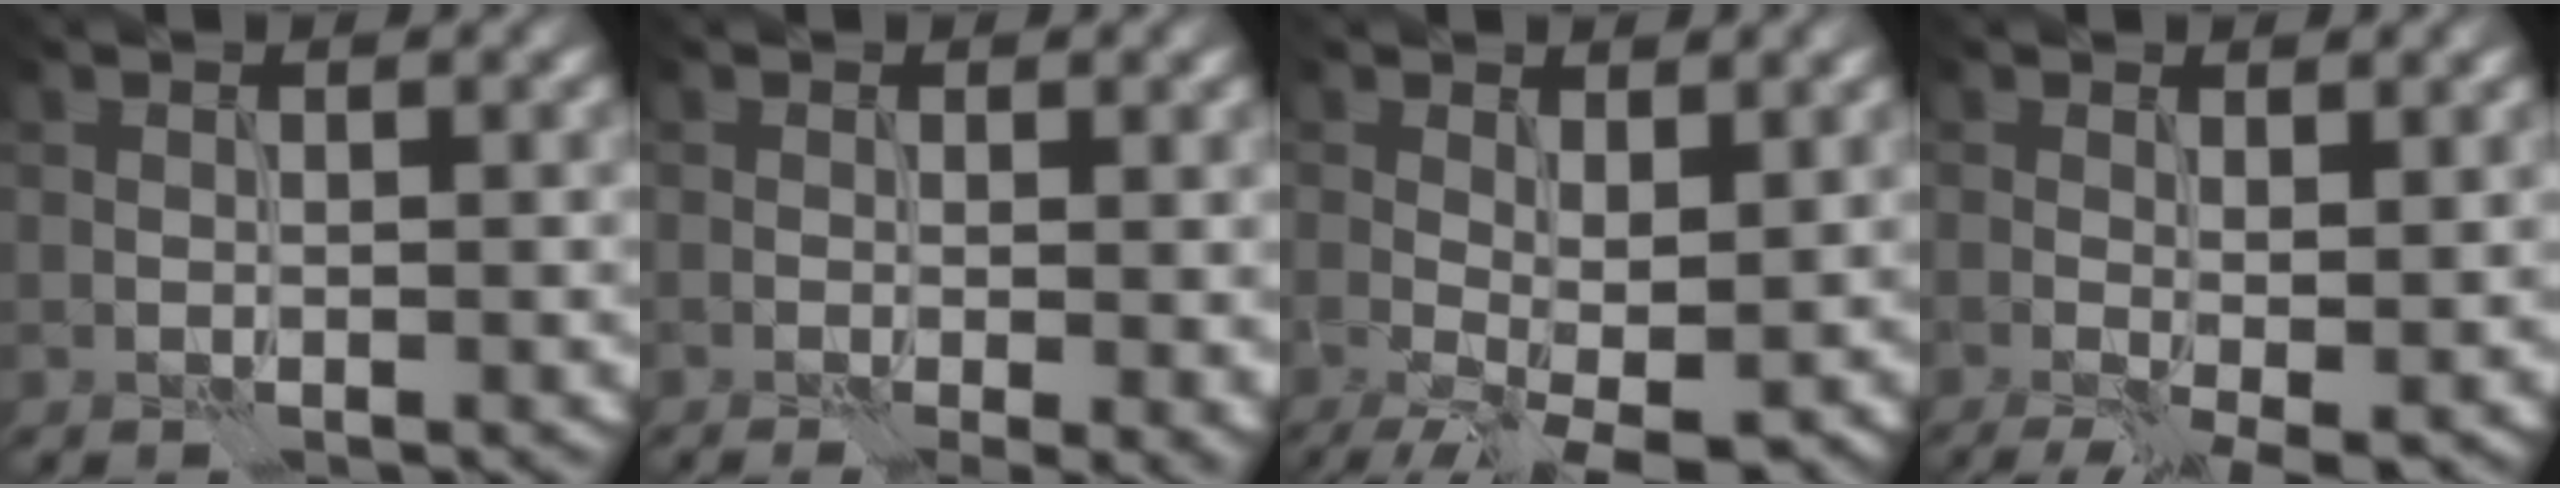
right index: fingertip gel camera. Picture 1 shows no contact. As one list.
[{"total": 3.0, "force": [-0.5, 0.7, 2.9], "torque": [-0.037, -0.009, -0.007]}, {"total": 6.8, "force": [-0.9, 2.9, 6.1], "torque": [-0.105, -0.010, -0.013]}, {"total": 5.3, "force": [-0.6, 1.9, 4.9], "torque": [-0.080, -0.012, -0.004]}]